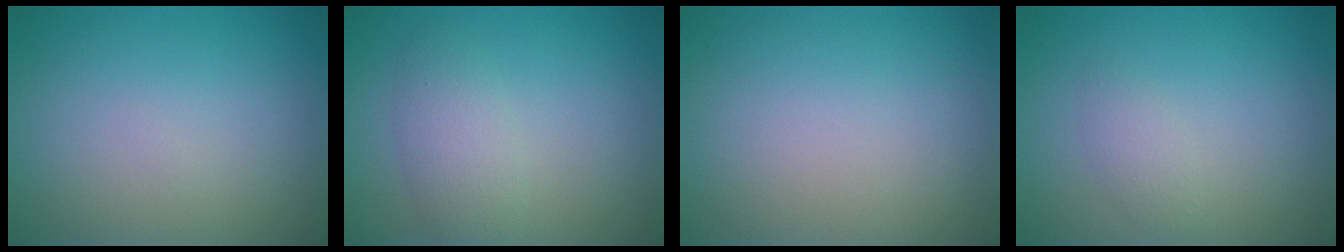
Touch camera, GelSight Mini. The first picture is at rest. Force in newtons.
{"total": 2.8, "press": 2.8, "slide": 0.1}
{"total": 0.0}
{"total": 1.3, "press": 1.3, "slide": 0.0}